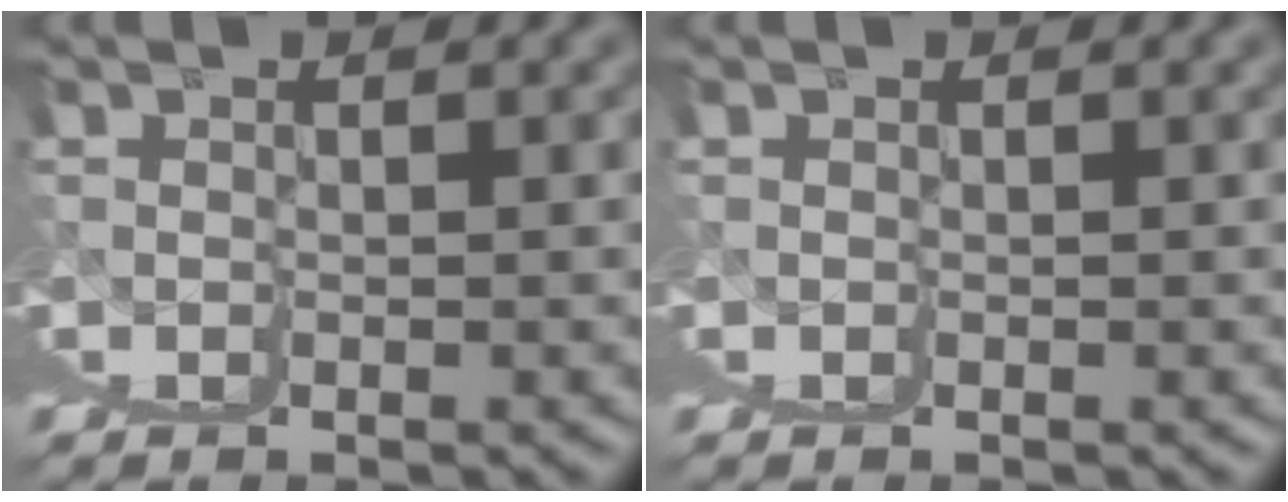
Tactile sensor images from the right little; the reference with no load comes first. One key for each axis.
{"total": 0.0}